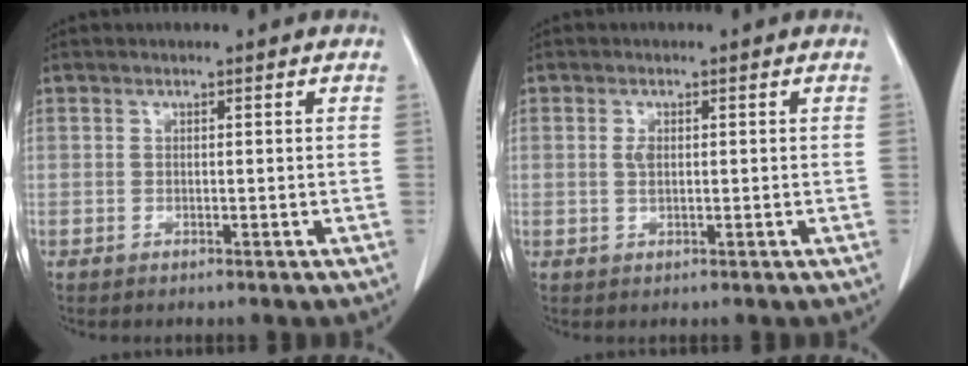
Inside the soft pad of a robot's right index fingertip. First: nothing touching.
{"total": 1.5, "force": [0.2, 0.7, 1.3], "torque": [-0.028, 0.000, 0.005]}